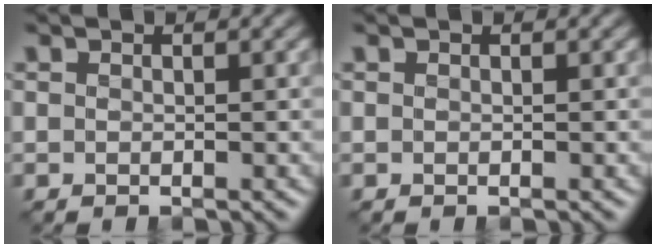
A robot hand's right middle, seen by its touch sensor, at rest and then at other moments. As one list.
[{"total": 0.0}]